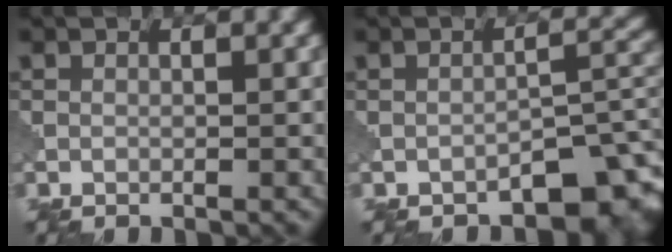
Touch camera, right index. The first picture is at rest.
{"total": 4.8, "force": [-3.0, 2.2, 2.9], "torque": [-0.027, 0.007, -0.038]}